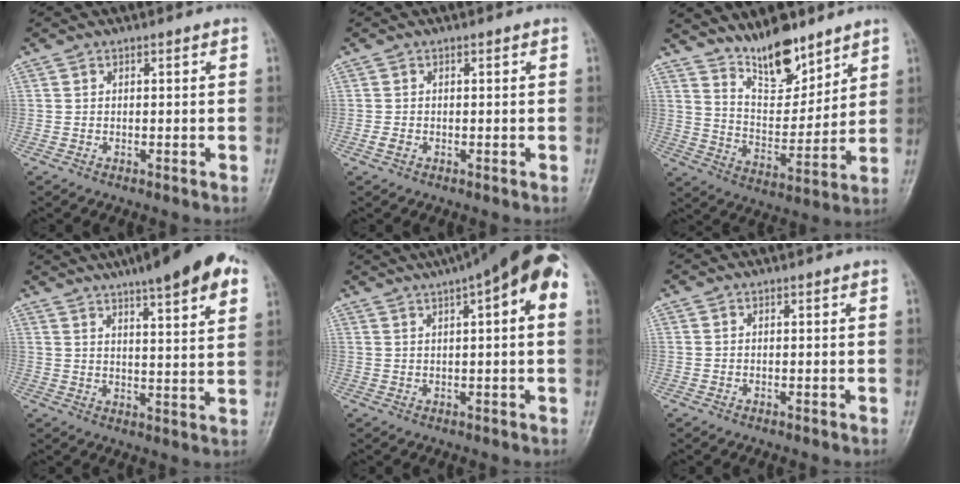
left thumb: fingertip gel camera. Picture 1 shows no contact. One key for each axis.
{"total": 1.1, "fx": -0.3, "fy": 0.8, "fz": 0.8, "tx": -0.014, "ty": 0.003, "tz": -0.005}
{"total": 12.1, "fx": 9.6, "fy": 4.6, "fz": 5.9, "tx": -0.065, "ty": -0.077, "tz": 0.176}
{"total": 15.6, "fx": 9.9, "fy": 3.1, "fz": 11.6, "tx": -0.144, "ty": -0.023, "tz": 0.129}
{"total": 13.7, "fx": 5.9, "fy": 3.0, "fz": 12.0, "tx": -0.170, "ty": 0.031, "tz": 0.076}
{"total": 0.0}